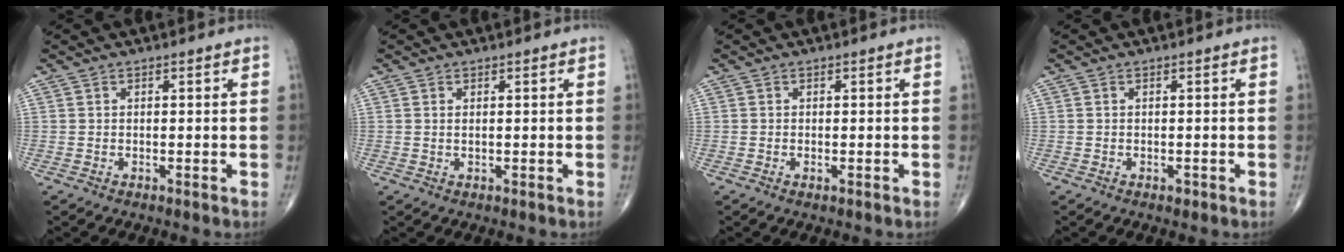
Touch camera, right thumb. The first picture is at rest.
{"total": 0.6, "force": [0.2, 0.2, 0.5], "torque": [-0.011, 0.000, 0.006]}
{"total": 0.5, "force": [-0.2, 0.2, 0.4], "torque": [-0.006, -0.001, -0.004]}
{"total": 0.6, "force": [-0.4, 0.4, 0.4], "torque": [-0.002, 0.001, -0.005]}